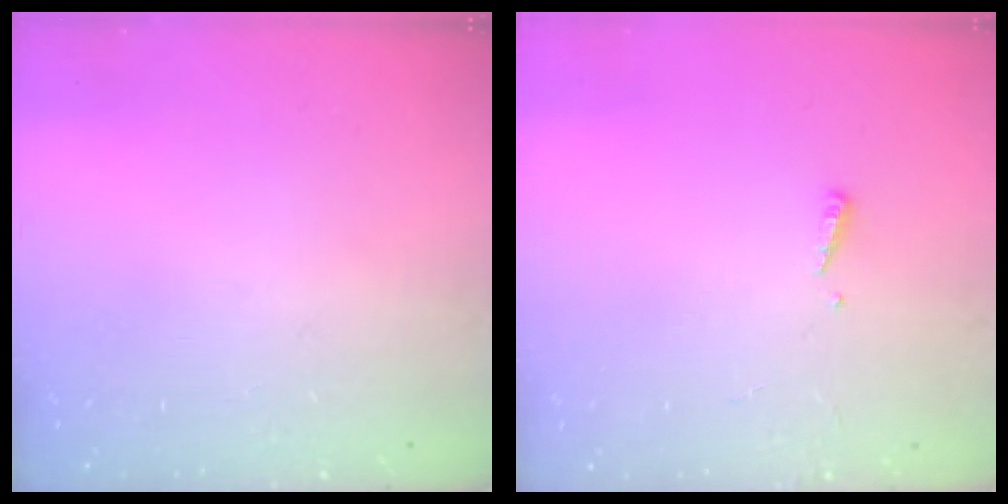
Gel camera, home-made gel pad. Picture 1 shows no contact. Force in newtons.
{"total": 2.4, "press": 2.4, "slide": 0.2}